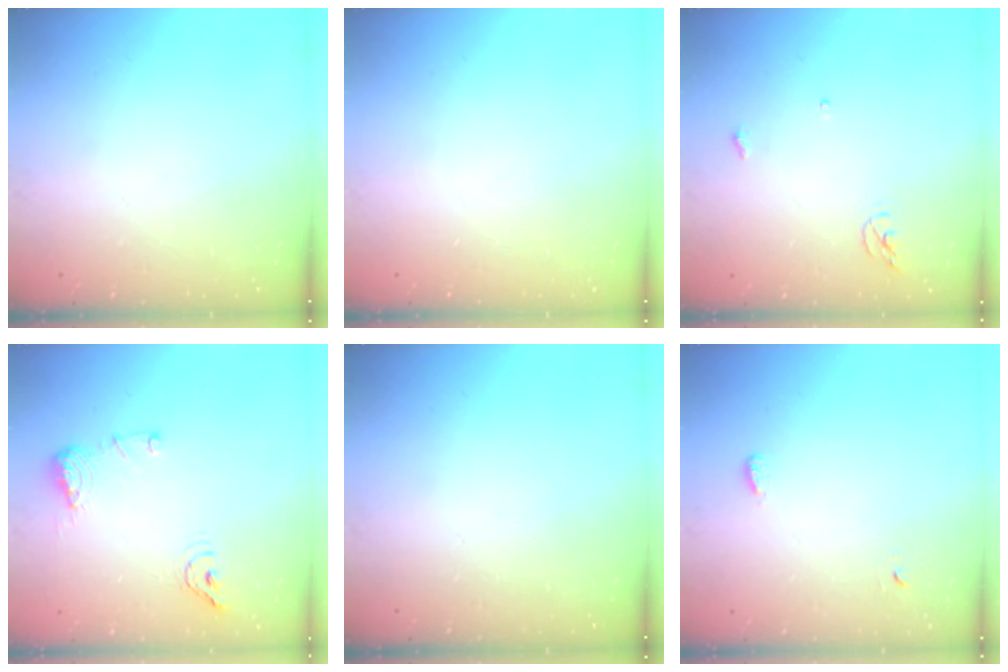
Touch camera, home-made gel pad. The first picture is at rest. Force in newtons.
{"total": 0.0}
{"total": 3.8, "press": 3.8, "slide": 0.3}
{"total": 8.9, "press": 8.8, "slide": 1.4}
{"total": 0.0}
{"total": 2.8, "press": 2.7, "slide": 0.6}